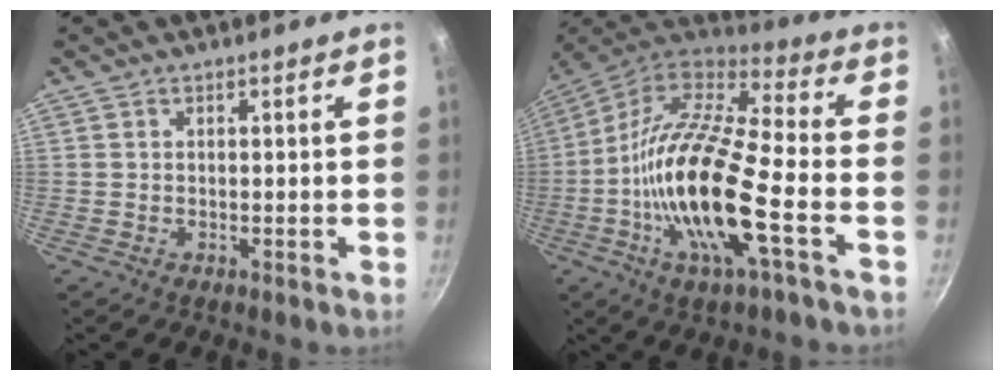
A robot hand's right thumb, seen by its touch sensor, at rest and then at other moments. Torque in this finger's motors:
{"motor_torque": [-0.04, 1.26, 2.75, -0.02, 0.40]}